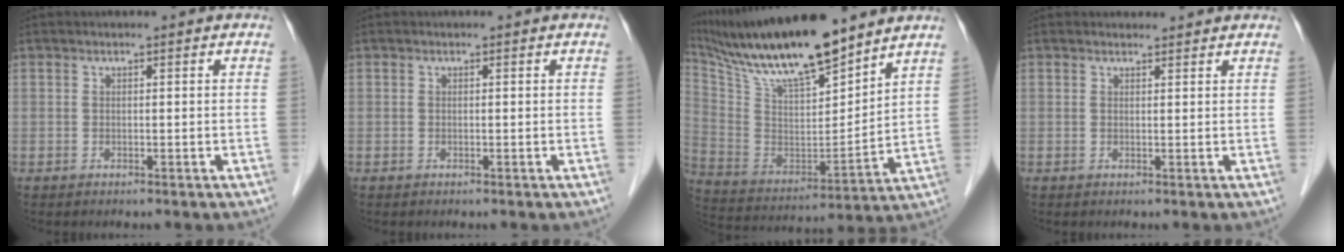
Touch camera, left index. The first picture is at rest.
{"total": 0.0}
{"total": 19.2, "force": [16.0, 2.7, 10.2], "torque": [-0.191, -0.002, 0.297]}
{"total": 2.0, "force": [2.0, 0.4, 0.1], "torque": [-0.011, 0.011, 0.028]}